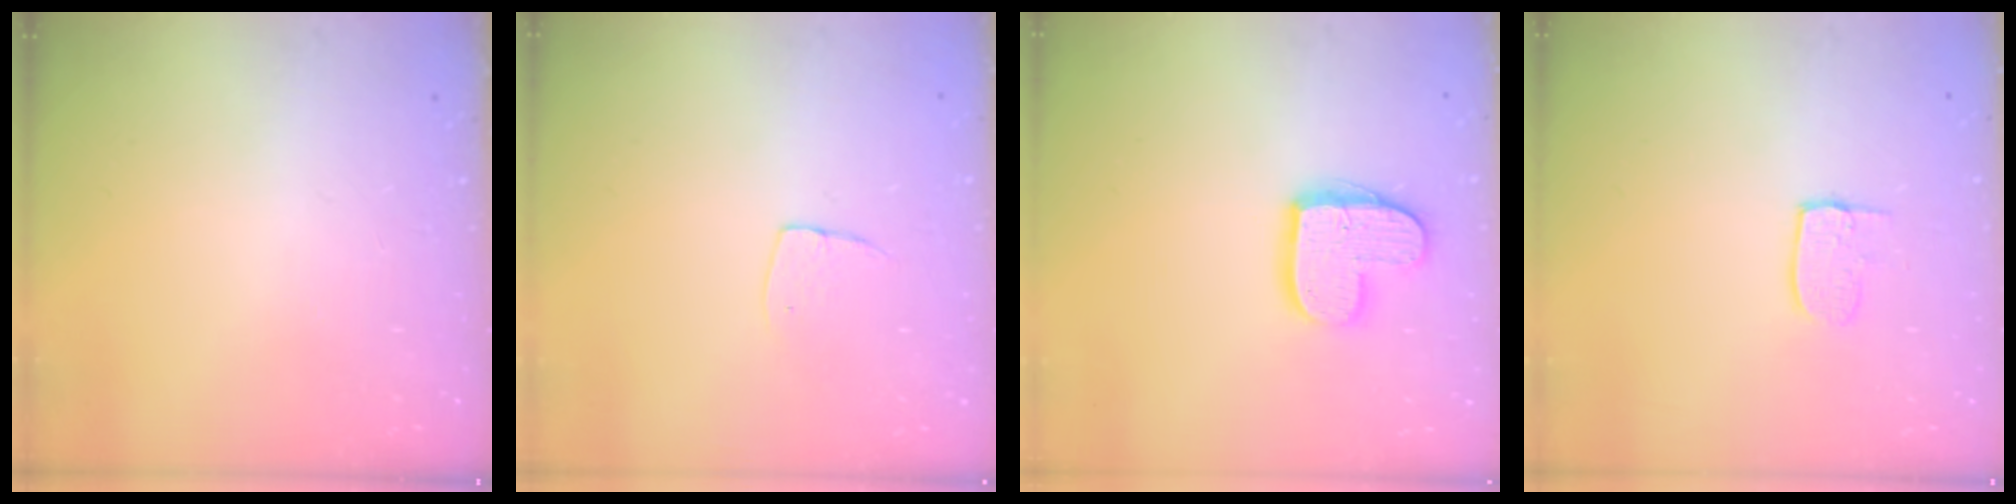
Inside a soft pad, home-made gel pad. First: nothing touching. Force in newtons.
{"total": 5.0, "press": 5.0, "slide": 0.3}
{"total": 12.9, "press": 12.9, "slide": 0.9}
{"total": 6.5, "press": 6.5, "slide": 0.6}